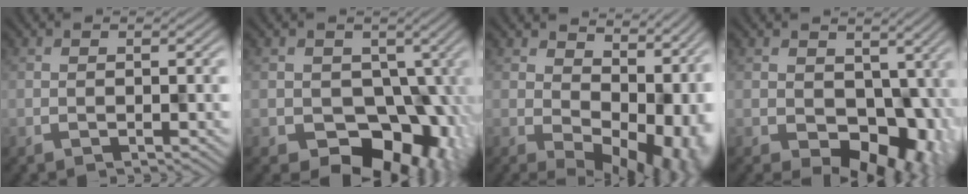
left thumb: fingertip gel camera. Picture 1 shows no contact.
{"total": 11.1, "force": [-3.0, 9.0, 5.8], "torque": [-0.055, -0.017, -0.052]}
{"total": 14.4, "force": [1.5, 9.3, 10.9], "torque": [-0.121, -0.041, 0.072]}
{"total": 9.3, "force": [-1.5, 6.7, 6.4], "torque": [-0.086, -0.032, -0.017]}